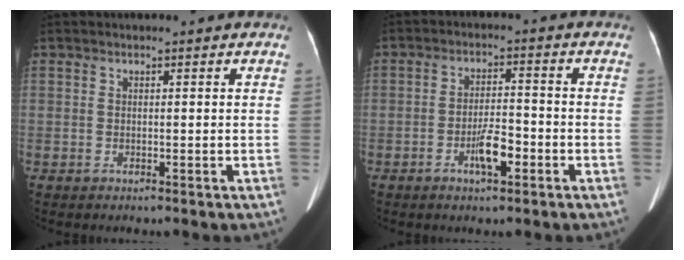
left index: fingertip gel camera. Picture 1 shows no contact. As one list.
[{"total": 5.0, "force": [-2.6, 1.4, 4.0], "torque": [-0.080, 0.000, -0.045]}]